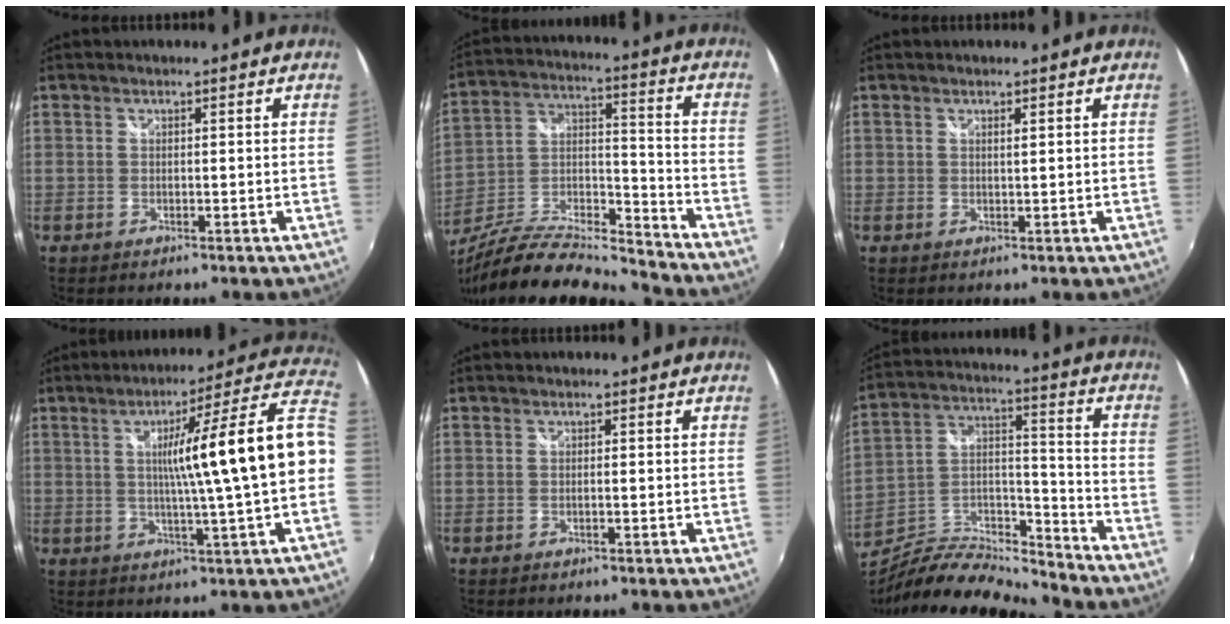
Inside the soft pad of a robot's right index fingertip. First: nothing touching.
{"total": 16.1, "force": [-14.3, 0.7, 7.2], "torque": [-0.146, -0.014, -0.259]}
{"total": 2.0, "force": [0.8, -1.9, -0.2], "torque": [0.013, -0.007, 0.016]}
{"total": 15.7, "force": [1.0, -2.8, 15.4], "torque": [-0.183, 0.007, 0.022]}
{"total": 0.5, "force": [-0.3, 0.0, 0.4], "torque": [-0.008, 0.000, -0.005]}
{"total": 13.2, "force": [-11.9, 1.4, 5.5], "torque": [-0.105, 0.004, -0.221]}